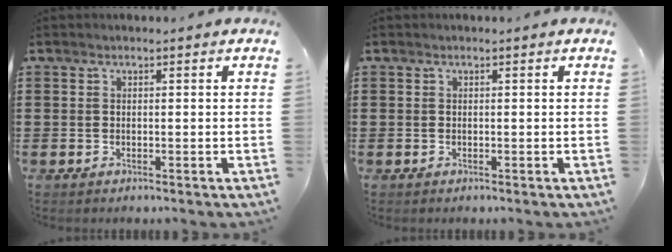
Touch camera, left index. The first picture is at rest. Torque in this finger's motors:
{"motor_torque": [0.00, 0.00, -0.01, 0.01]}